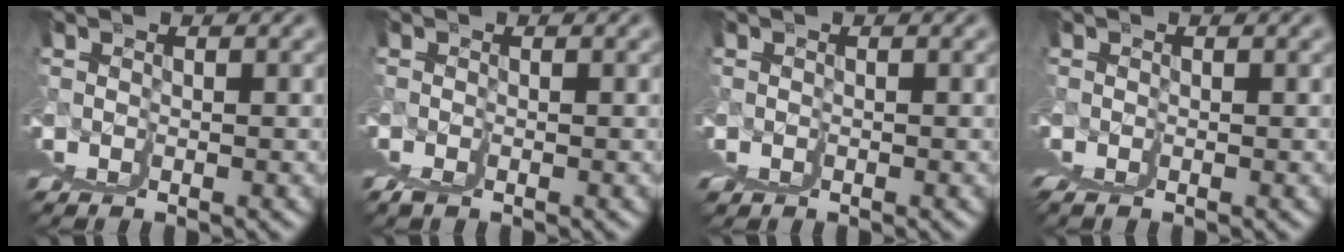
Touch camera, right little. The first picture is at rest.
{"total": 1.1, "force": [-0.3, -0.9, 0.6], "torque": [-0.001, 0.002, -0.002]}
{"total": 0.8, "force": [-0.2, -0.7, -0.4], "torque": [0.008, -0.007, -0.001]}
{"total": 0.8, "force": [0.0, 0.0, 0.8], "torque": [-0.006, 0.003, 0.000]}